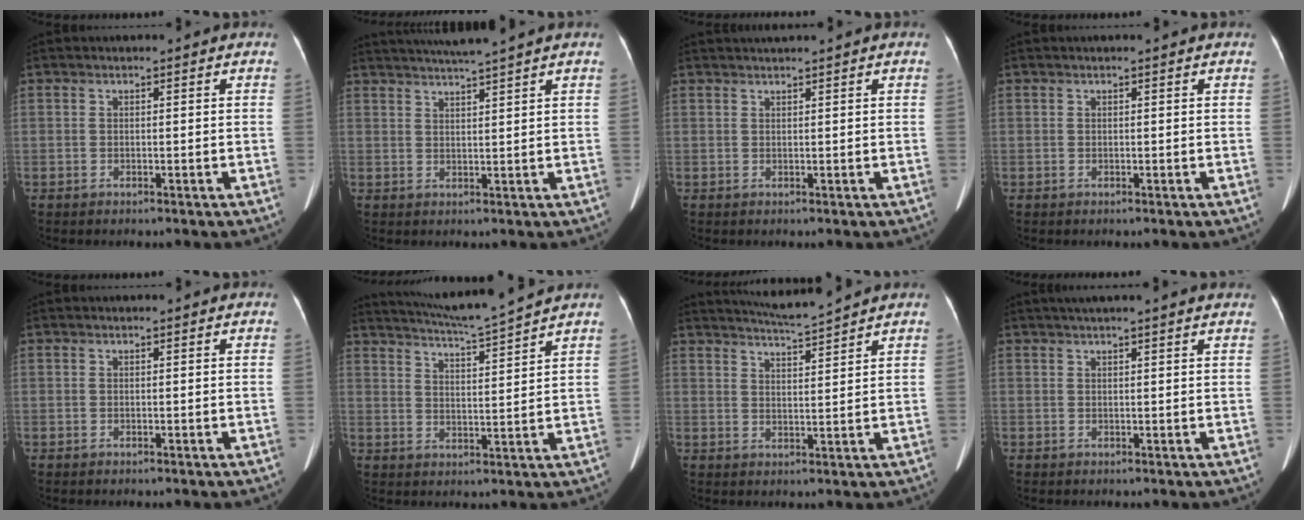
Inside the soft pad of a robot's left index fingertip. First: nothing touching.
{"total": 6.7, "force": [5.9, -1.6, 2.8], "torque": [-0.045, 0.011, 0.092]}
{"total": 1.8, "force": [1.6, -0.5, 0.7], "torque": [-0.008, 0.015, 0.035]}
{"total": 0.9, "force": [0.8, 0.0, 0.4], "torque": [-0.009, 0.018, 0.012]}
{"total": 0.0}
{"total": 10.1, "force": [9.4, -2.0, 3.1], "torque": [-0.063, -0.008, 0.153]}
{"total": 6.3, "force": [6.0, -1.2, 1.5], "torque": [-0.036, -0.001, 0.102]}
{"total": 7.6, "force": [6.6, 0.0, 3.8], "torque": [-0.055, 0.035, 0.076]}